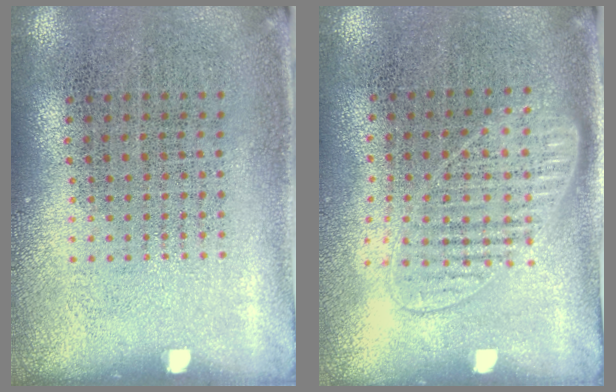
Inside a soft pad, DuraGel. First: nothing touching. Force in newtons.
{"total": 1.3, "press": 1.2, "slide": 0.6}